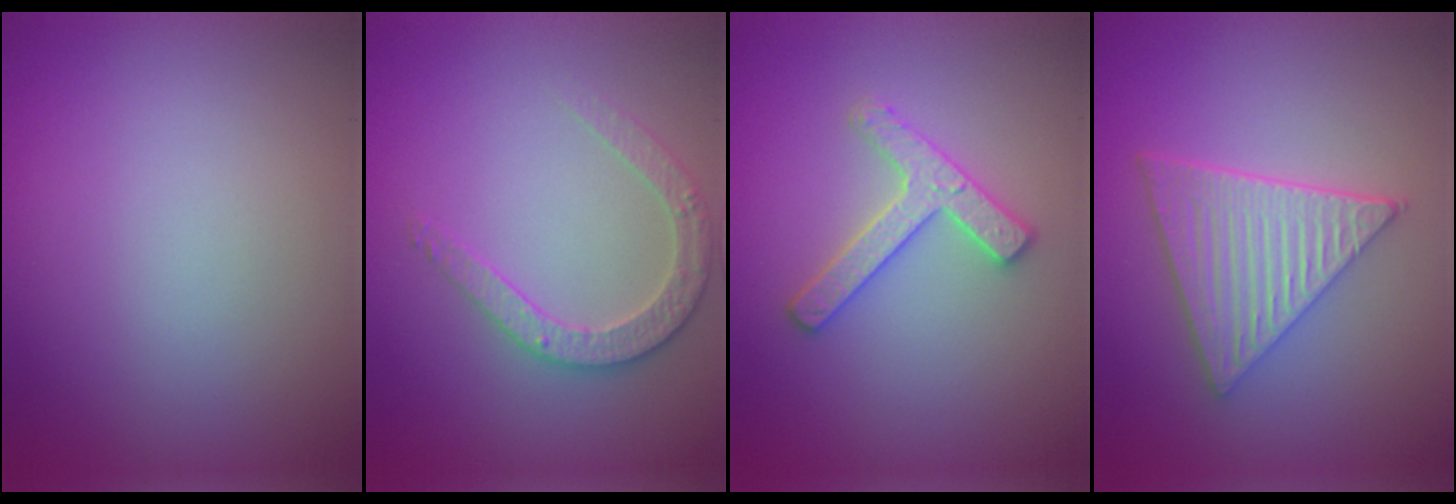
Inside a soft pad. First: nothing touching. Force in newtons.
{"total": 2.7, "press": 2.7, "slide": 0.3}
{"total": 2.9, "press": 2.8, "slide": 0.6}
{"total": 5.9, "press": 4.4, "slide": 4.0}